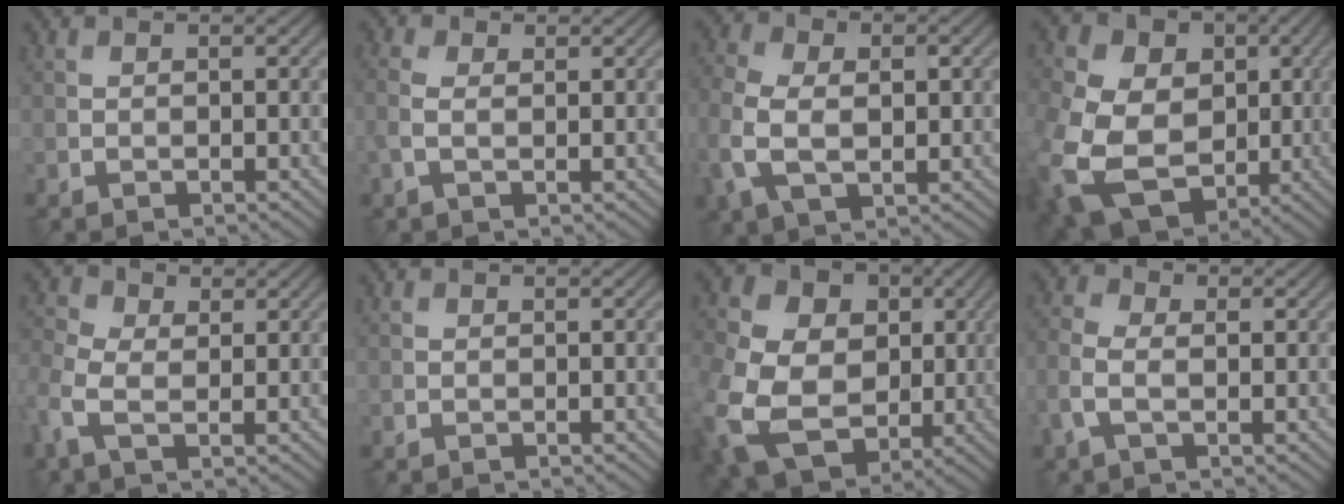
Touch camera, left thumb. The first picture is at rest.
{"total": 2.4, "force": [0.2, 1.2, 2.1], "torque": [-0.059, 0.005, 0.000]}
{"total": 9.4, "force": [-0.8, 6.3, 6.9], "torque": [-0.182, -0.009, -0.009]}
{"total": 17.9, "force": [-3.9, 14.1, 10.3], "torque": [-0.269, -0.039, -0.052]}
{"total": 5.6, "force": [-0.4, 3.6, 4.2], "torque": [-0.113, 0.012, -0.020]}
{"total": 0.0}
{"total": 16.1, "force": [-2.7, 12.7, 9.6], "torque": [-0.262, -0.028, -0.032]}
{"total": 4.7, "force": [-0.9, 2.8, 3.7], "torque": [-0.101, 0.003, -0.025]}